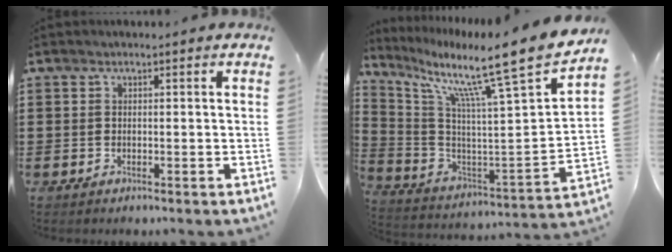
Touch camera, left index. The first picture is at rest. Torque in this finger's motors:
{"motor_torque": [1.17, -0.97, 0.82, 0.21]}